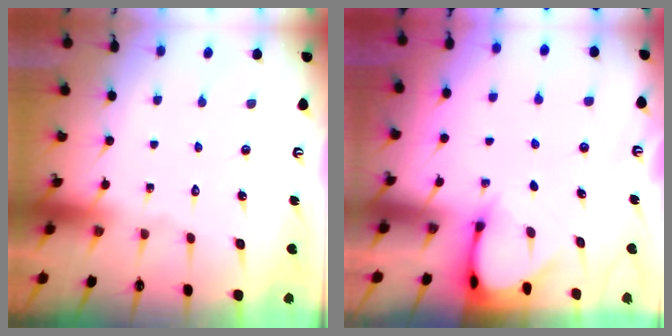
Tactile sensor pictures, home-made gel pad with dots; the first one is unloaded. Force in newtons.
{"total": 3.2, "press": 3.2, "slide": 0.3}